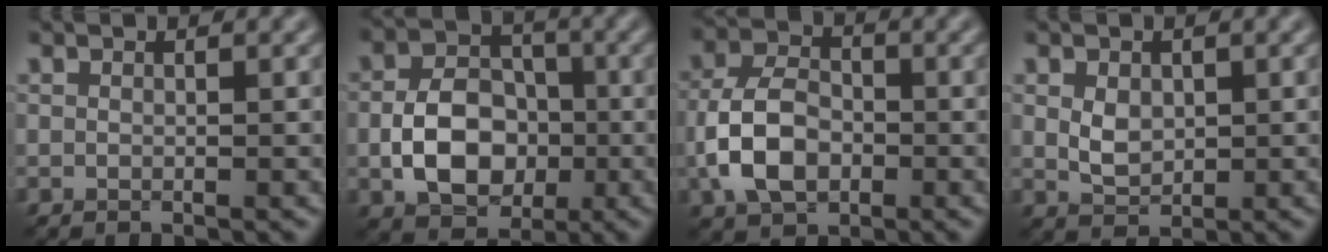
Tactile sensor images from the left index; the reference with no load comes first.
{"total": 6.8, "force": [-1.6, 4.8, 4.5], "torque": [-0.080, 0.001, -0.028]}
{"total": 6.2, "force": [-1.7, 4.1, 4.3], "torque": [-0.092, 0.005, -0.038]}
{"total": 2.3, "force": [0.3, 1.6, 1.6], "torque": [-0.035, -0.002, 0.007]}